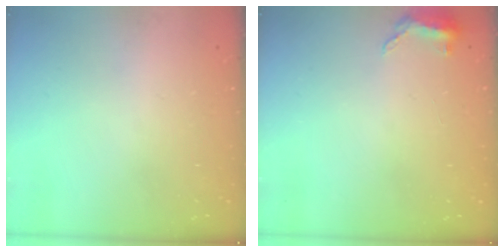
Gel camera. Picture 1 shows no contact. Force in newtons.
{"total": 5.7, "press": 5.6, "slide": 1.4}